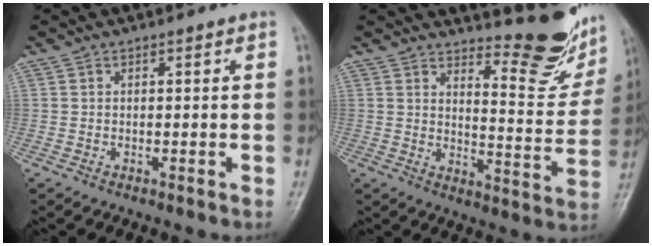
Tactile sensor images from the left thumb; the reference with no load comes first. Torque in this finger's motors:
{"motor_torque": [0.68, 0.48, -0.02, -0.30, 0.04]}